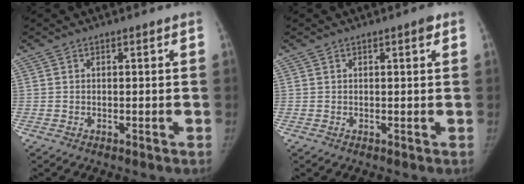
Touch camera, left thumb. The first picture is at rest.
{"total": 1.3, "force": [0.7, 0.3, 1.1], "torque": [-0.016, 0.000, 0.007]}